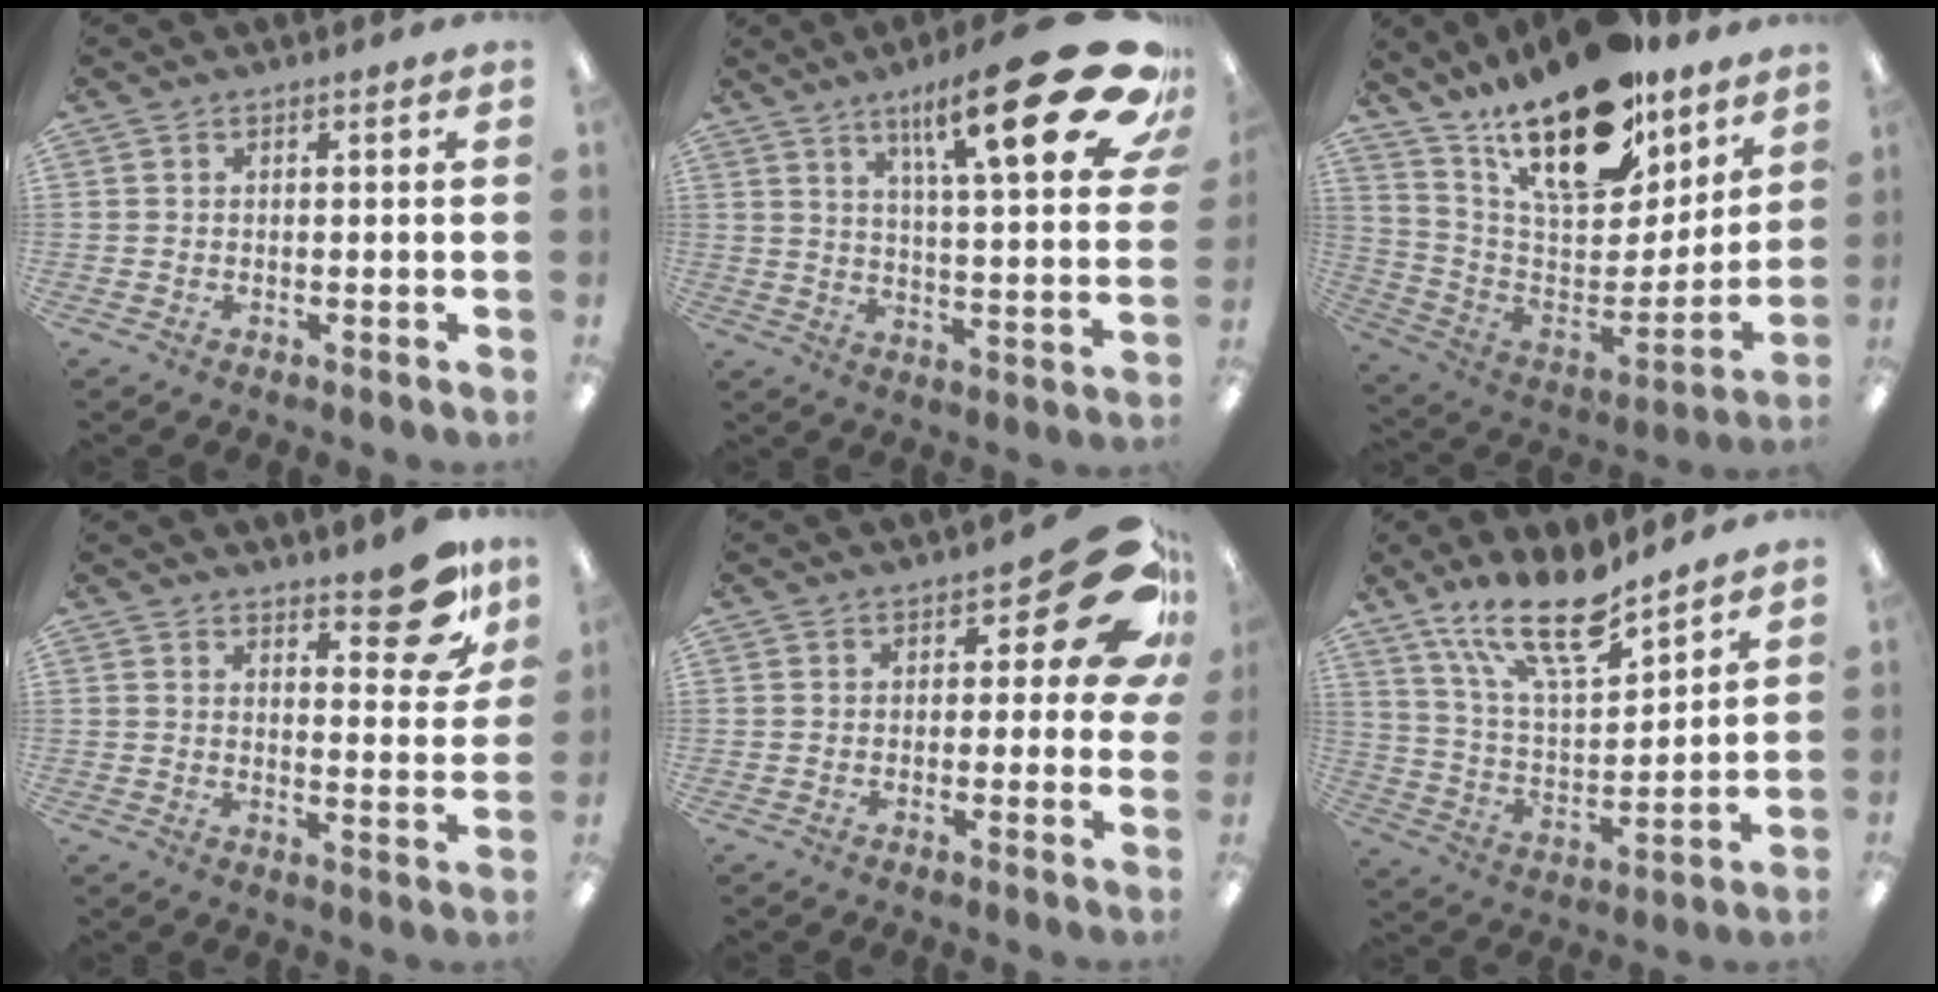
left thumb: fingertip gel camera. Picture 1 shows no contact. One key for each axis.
{"total": 26.5, "fx": 14.2, "fy": 6.6, "fz": 21.4, "tx": -0.306, "ty": -0.086, "tz": 0.219}
{"total": 24.3, "fx": 16.8, "fy": 10.8, "fz": 14.0, "tx": -0.214, "ty": -0.103, "tz": 0.292}
{"total": 11.8, "fx": 8.9, "fy": 4.0, "fz": 6.6, "tx": -0.064, "ty": -0.063, "tz": 0.148}
{"total": 14.6, "fx": 6.5, "fy": 6.1, "fz": 11.6, "tx": -0.140, "ty": -0.037, "tz": 0.107}
{"total": 18.4, "fx": 13.7, "fy": 6.2, "fz": 10.7, "tx": -0.200, "ty": -0.074, "tz": 0.238}